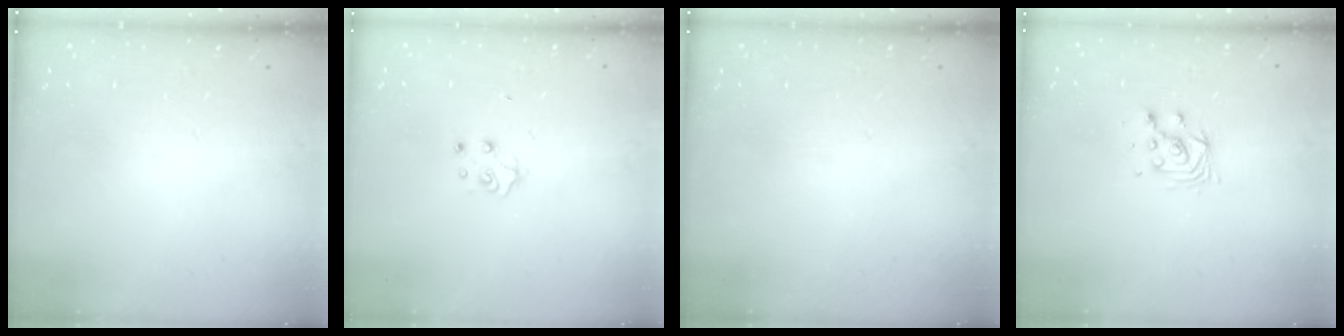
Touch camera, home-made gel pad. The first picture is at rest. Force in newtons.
{"total": 5.1, "press": 5.1, "slide": 0.5}
{"total": 0.0}
{"total": 4.2, "press": 4.2, "slide": 0.3}